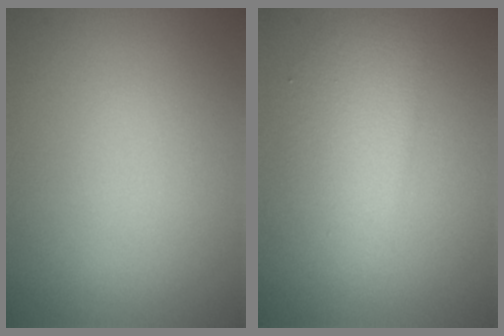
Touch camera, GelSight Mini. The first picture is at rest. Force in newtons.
{"total": 3.2, "press": 3.2, "slide": 0.0}